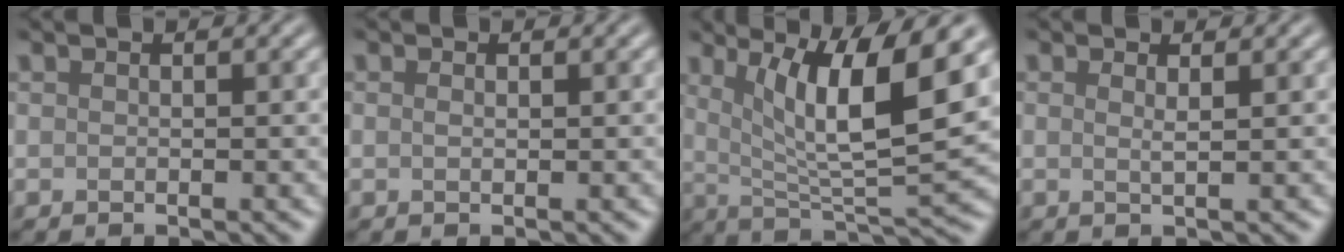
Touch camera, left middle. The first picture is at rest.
{"total": 0.0}
{"total": 9.4, "force": [3.3, 1.9, 8.6], "torque": [-0.138, -0.008, 0.064]}
{"total": 0.9, "force": [0.5, 0.2, 0.7], "torque": [-0.007, -0.002, 0.004]}